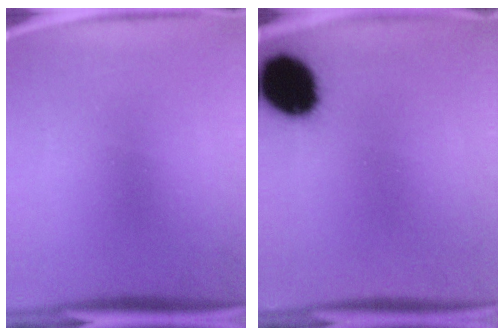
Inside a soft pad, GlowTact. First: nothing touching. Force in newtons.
{"total": 15.4}